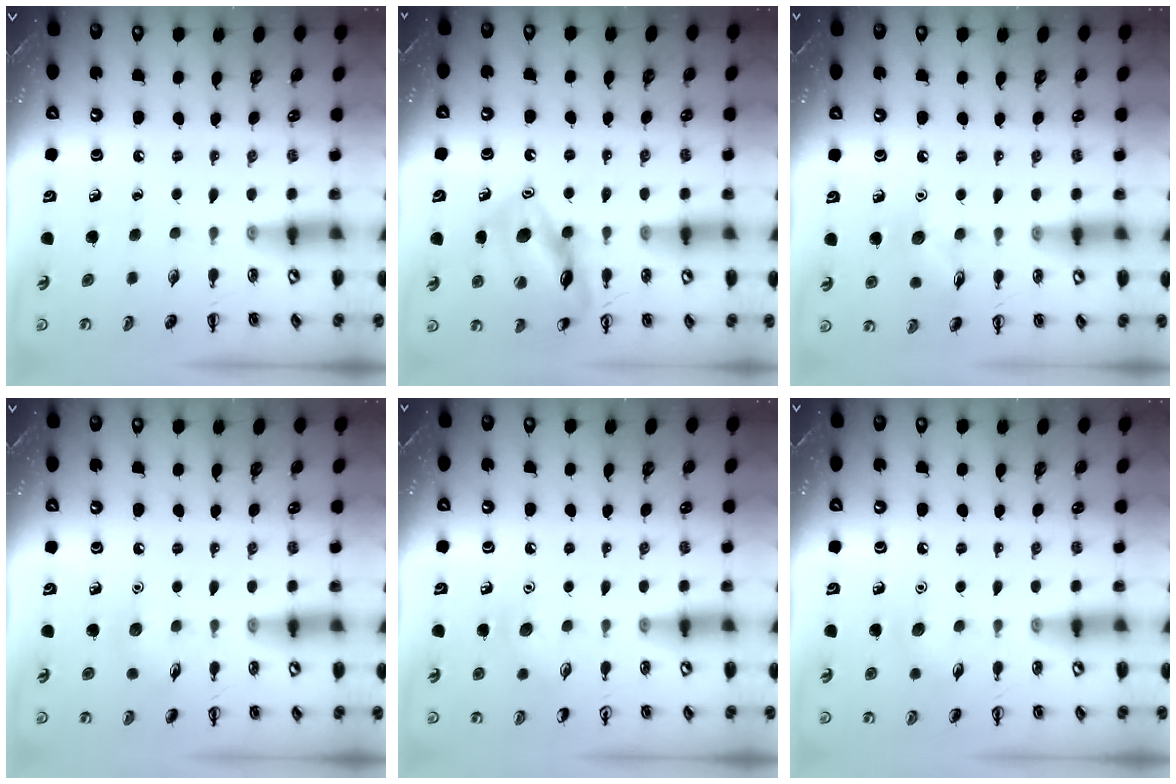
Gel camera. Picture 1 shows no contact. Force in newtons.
{"total": 14.9, "press": 14.8, "slide": 1.4}
{"total": 7.4, "press": 7.3, "slide": 1.2}
{"total": 6.1, "press": 5.9, "slide": 1.6}
{"total": 7.3, "press": 7.0, "slide": 2.1}
{"total": 5.5, "press": 5.3, "slide": 1.6}